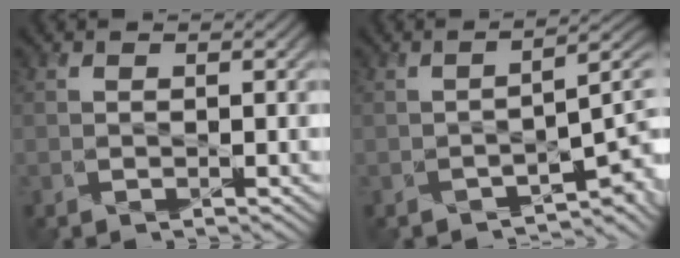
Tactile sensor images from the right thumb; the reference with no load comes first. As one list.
[{"total": 3.8, "force": [-2.1, 1.1, 3.0], "torque": [-0.041, -0.003, -0.034]}]